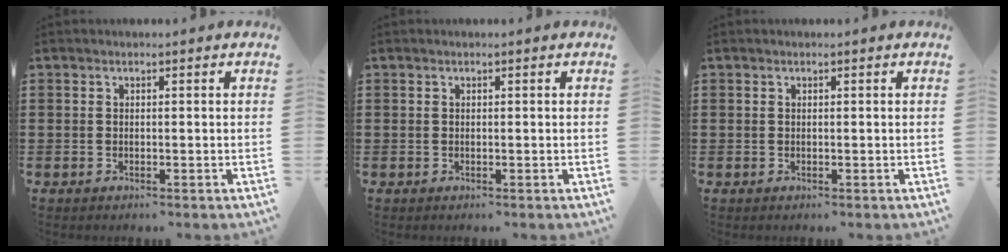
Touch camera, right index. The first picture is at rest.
{"total": 0.0}
{"total": 0.0}